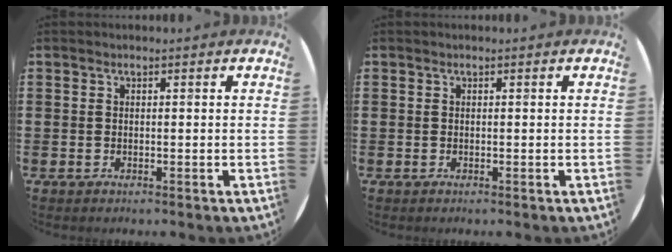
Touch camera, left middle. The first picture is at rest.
{"total": 0.0}